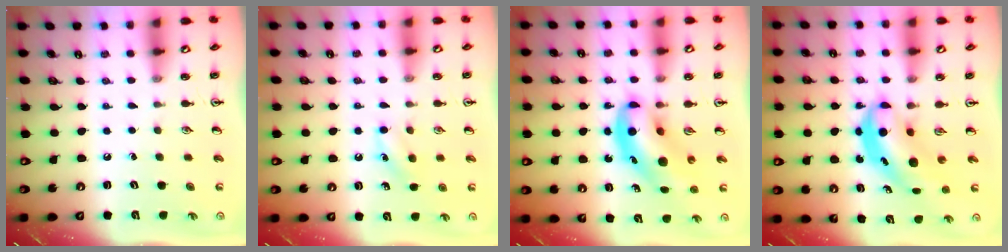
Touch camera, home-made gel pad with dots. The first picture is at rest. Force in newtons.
{"total": 6.7, "press": 6.4, "slide": 2.0}
{"total": 9.3, "press": 8.9, "slide": 2.6}
{"total": 5.4, "press": 5.3, "slide": 0.8}